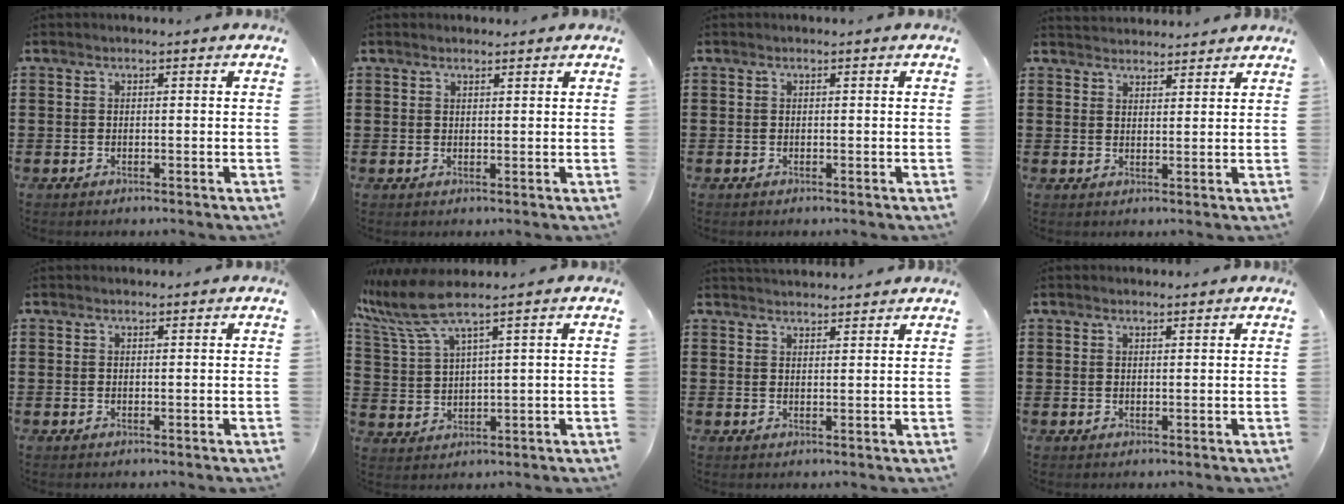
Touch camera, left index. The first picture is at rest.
{"total": 1.1, "force": [1.1, 0.1, 0.3], "torque": [-0.006, 0.000, 0.020]}
{"total": 0.0}
{"total": 2.5, "force": [2.4, 0.1, -0.4], "torque": [0.001, -0.006, 0.048]}
{"total": 0.5, "force": [0.5, 0.1, 0.2], "torque": [-0.004, 0.000, 0.010]}
{"total": 7.1, "force": [5.0, 0.9, 5.0], "torque": [-0.130, -0.021, 0.083]}
{"total": 2.3, "force": [2.3, 0.0, -0.1], "torque": [-0.003, -0.005, 0.045]}
{"total": 1.1, "force": [1.0, 0.0, 0.3], "torque": [-0.008, -0.001, 0.020]}